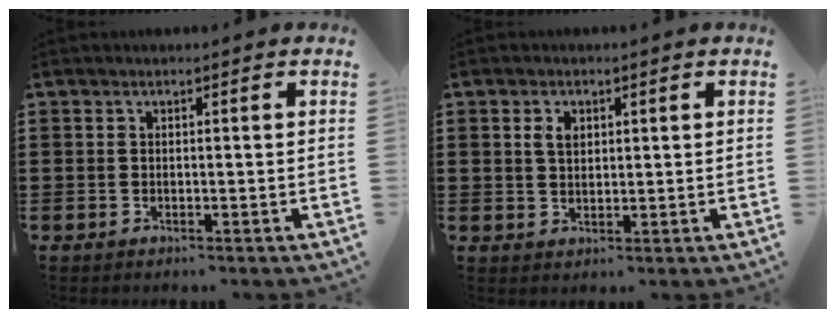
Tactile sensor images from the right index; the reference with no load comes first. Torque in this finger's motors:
{"motor_torque": [0.47, -0.36, 0.26, 0.06]}